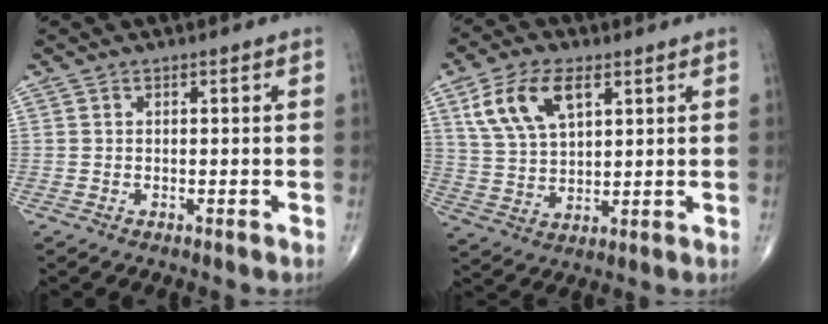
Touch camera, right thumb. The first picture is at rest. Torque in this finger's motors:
{"motor_torque": [-0.32, 0.86, 0.06, 0.01, 0.20]}